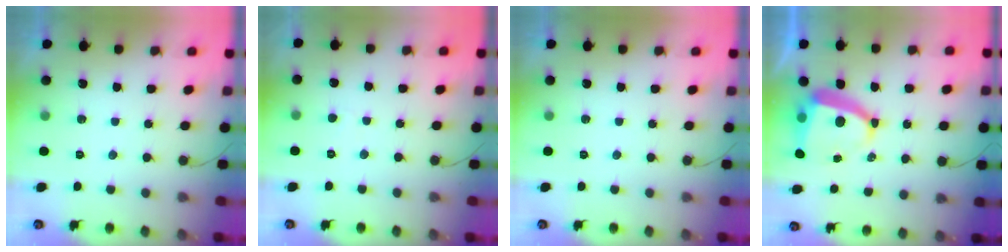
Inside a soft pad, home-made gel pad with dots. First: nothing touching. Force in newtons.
{"total": 1.9, "press": 1.9, "slide": 0.2}
{"total": 0.0}
{"total": 10.0, "press": 9.9, "slide": 1.5}